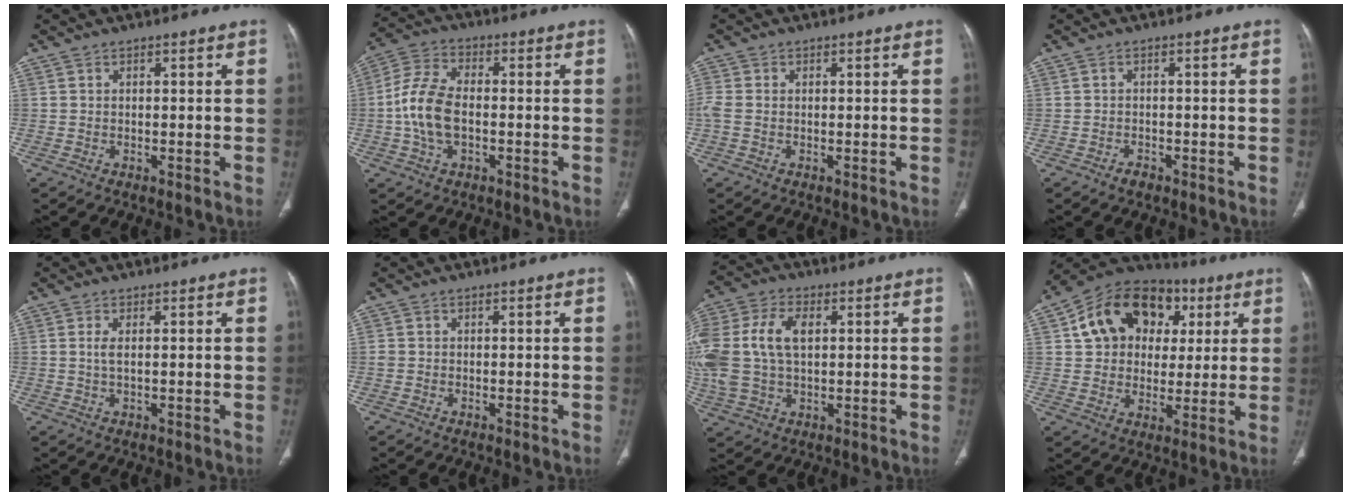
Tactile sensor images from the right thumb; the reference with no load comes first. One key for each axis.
{"total": 10.2, "fx": -1.2, "fy": 6.0, "fz": 8.1, "tx": -0.169, "ty": 0.024, "tz": -0.030}
{"total": 2.6, "fx": -0.1, "fy": 1.8, "fz": 1.8, "tx": -0.064, "ty": 0.003, "tz": -0.002}
{"total": 1.3, "fx": -1.0, "fy": 0.7, "fz": 0.4, "tx": -0.009, "ty": 0.003, "tz": -0.020}
{"total": 1.8, "fx": 0.3, "fy": 0.5, "fz": 1.7, "tx": -0.041, "ty": -0.002, "tz": 0.009}
{"total": 0.9, "fx": -0.1, "fy": 0.9, "fz": 0.3, "tx": -0.002, "ty": 0.002, "tz": 0.000}
{"total": 17.3, "fx": 2.7, "fy": 11.0, "fz": 13.2, "tx": -0.327, "ty": 0.014, "tz": 0.053}
{"total": 18.5, "fx": 5.5, "fy": 14.4, "fz": 10.3, "tx": -0.131, "ty": 0.020, "tz": 0.085}